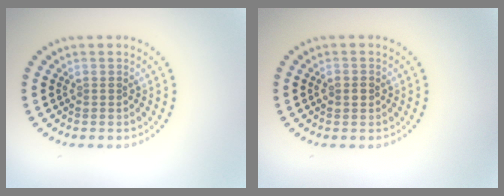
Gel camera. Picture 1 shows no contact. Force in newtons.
{"total": 1.6, "press": 1.6, "slide": 0.1}